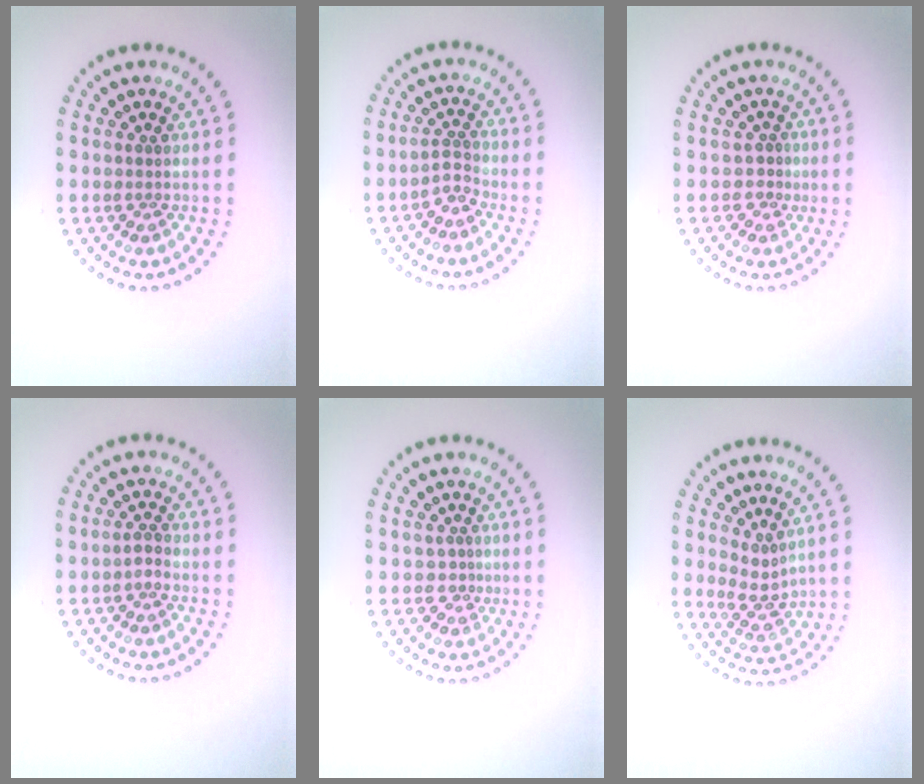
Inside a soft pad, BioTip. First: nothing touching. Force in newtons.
{"total": 1.8, "press": 1.3, "slide": 1.1}
{"total": 1.3, "press": 1.0, "slide": 0.7}
{"total": 0.9, "press": 0.8, "slide": 0.3}
{"total": 1.2, "press": 0.5, "slide": 1.0}
{"total": 2.1, "press": 1.4, "slide": 1.5}